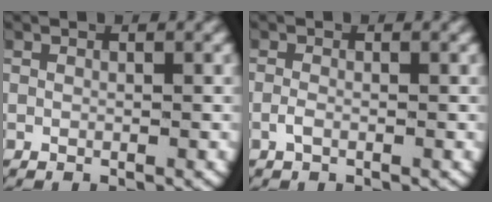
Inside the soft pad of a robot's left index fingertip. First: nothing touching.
{"total": 0.8, "force": [-0.5, 0.2, 0.6], "torque": [-0.021, -0.005, -0.008]}